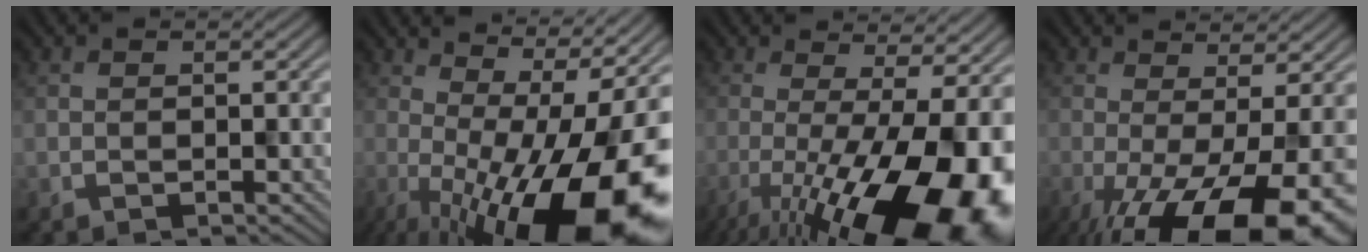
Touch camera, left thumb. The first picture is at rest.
{"total": 18.6, "force": [-3.9, 6.8, 16.9], "torque": [-0.222, -0.015, -0.050]}
{"total": 17.6, "force": [-6.3, 5.6, 15.4], "torque": [-0.229, -0.028, -0.091]}
{"total": 14.7, "force": [-6.1, 4.6, 12.6], "torque": [-0.198, -0.026, -0.075]}